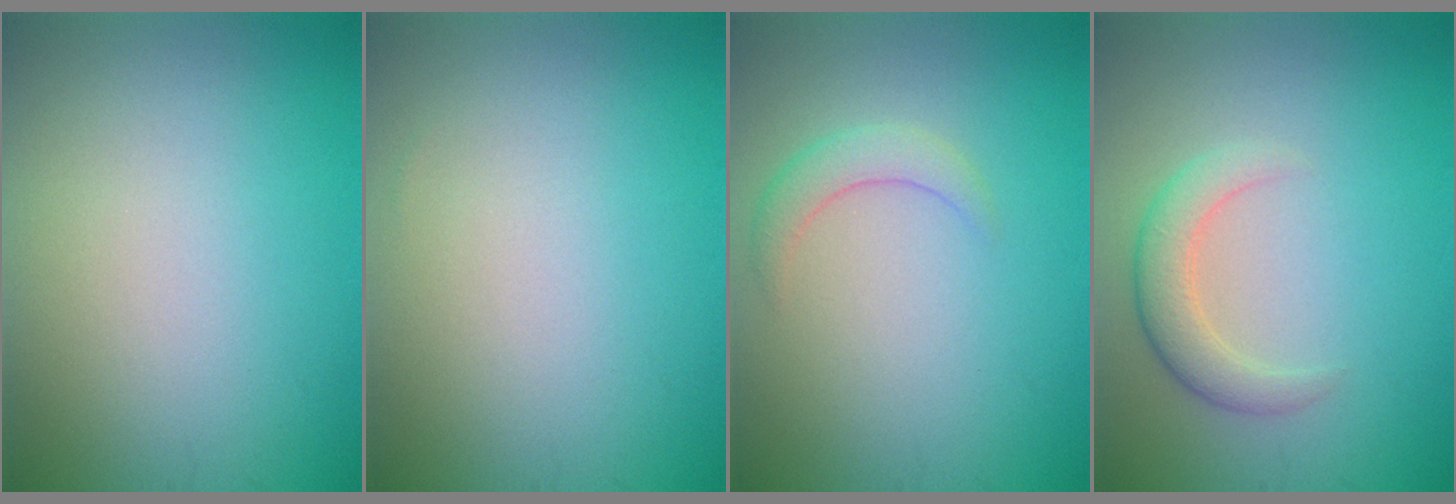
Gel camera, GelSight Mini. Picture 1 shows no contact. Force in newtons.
{"total": 0.0}
{"total": 2.0, "press": 2.0, "slide": 0.0}
{"total": 2.9, "press": 2.9, "slide": 0.2}